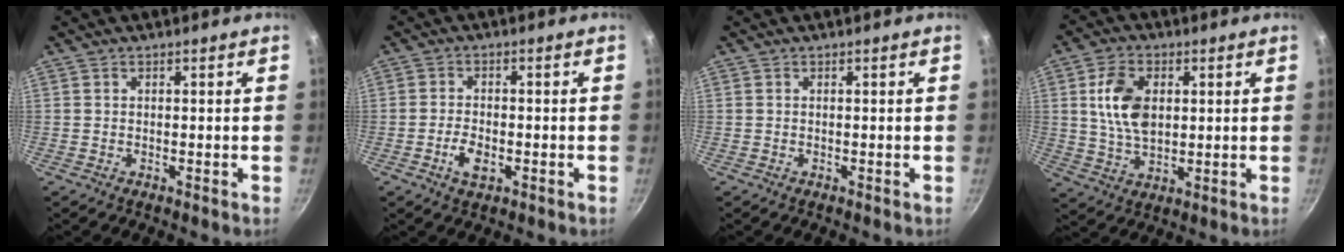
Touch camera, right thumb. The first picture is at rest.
{"total": 4.4, "force": [-1.6, 2.3, 3.3], "torque": [-0.065, 0.009, -0.031]}
{"total": 0.0}
{"total": 10.3, "force": [2.0, 6.5, 7.7], "torque": [-0.131, -0.007, 0.038]}